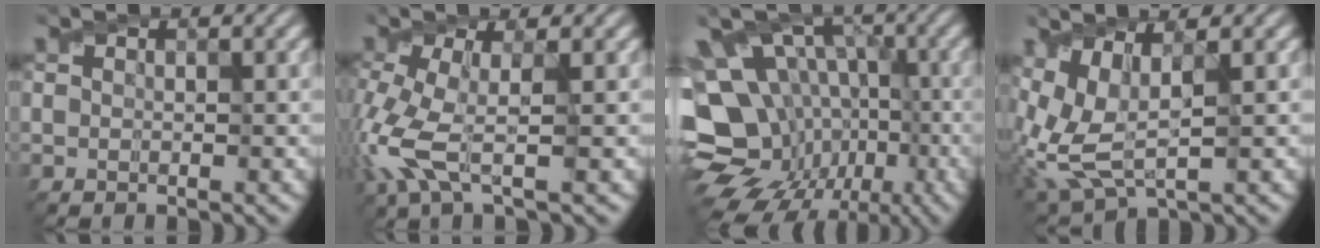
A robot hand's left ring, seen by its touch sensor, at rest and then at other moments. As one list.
[{"total": 5.1, "force": [-1.7, 1.3, 4.6], "torque": [-0.139, -0.008, -0.032]}, {"total": 17.4, "force": [-7.2, 13.1, 8.9], "torque": [-0.172, -0.010, -0.093]}, {"total": 5.4, "force": [0.1, 2.4, 4.9], "torque": [-0.130, -0.004, 0.011]}]